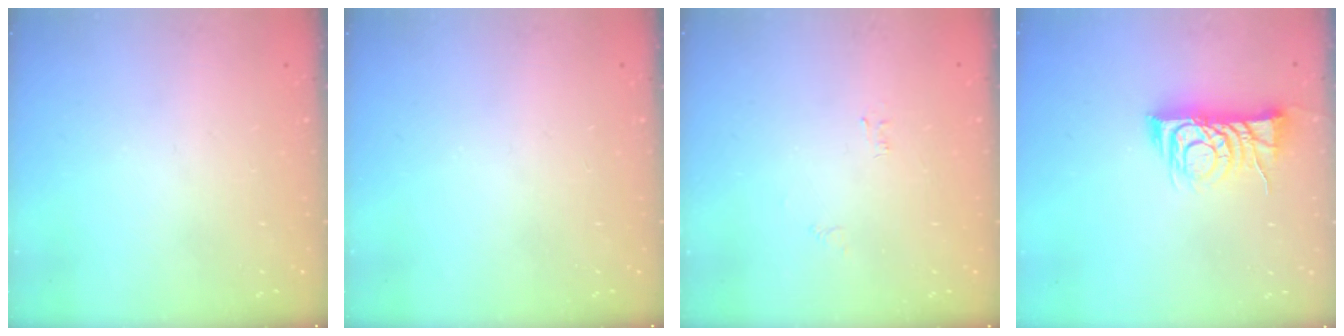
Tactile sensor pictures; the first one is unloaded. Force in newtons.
{"total": 0.0}
{"total": 2.5, "press": 2.5, "slide": 0.3}
{"total": 8.7, "press": 8.7, "slide": 0.2}